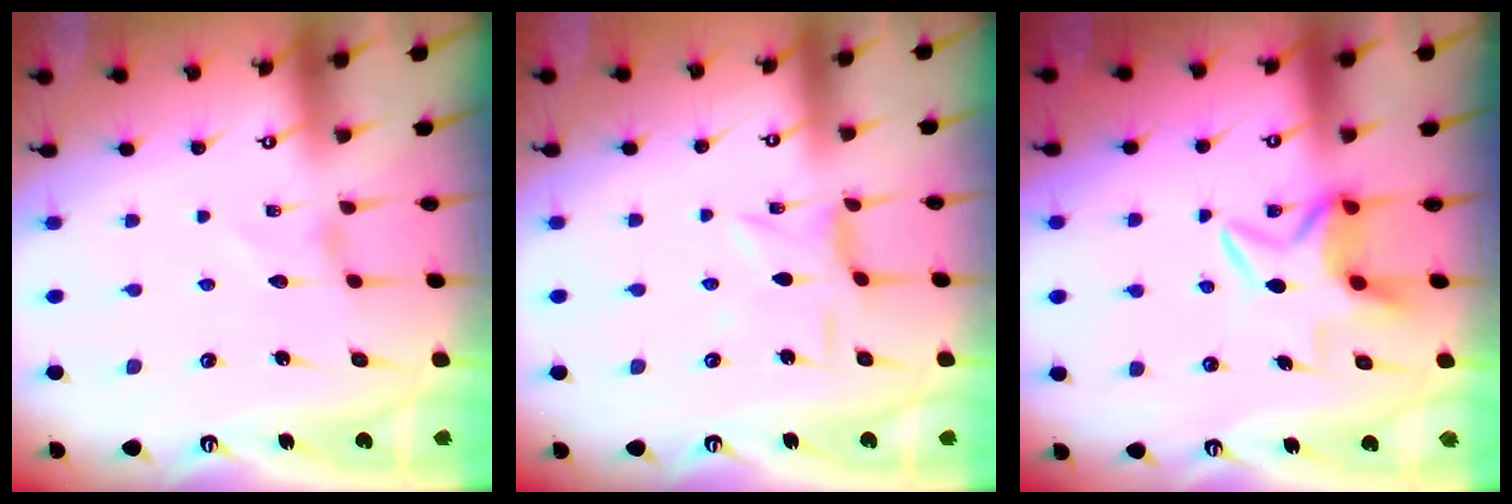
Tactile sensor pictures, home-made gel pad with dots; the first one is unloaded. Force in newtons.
{"total": 1.6, "press": 1.6, "slide": 0.5}
{"total": 6.5, "press": 6.3, "slide": 1.7}